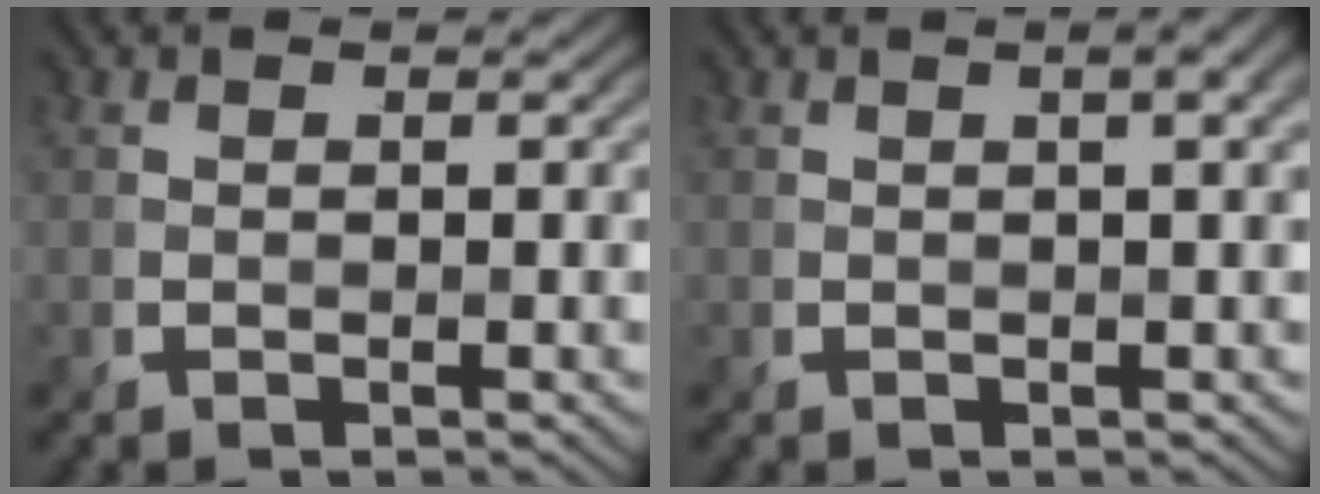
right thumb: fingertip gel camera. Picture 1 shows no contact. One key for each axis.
{"total": 2.7, "fx": 1.0, "fy": 0.6, "fz": 2.5, "tx": -0.034, "ty": 0.007, "tz": 0.009}